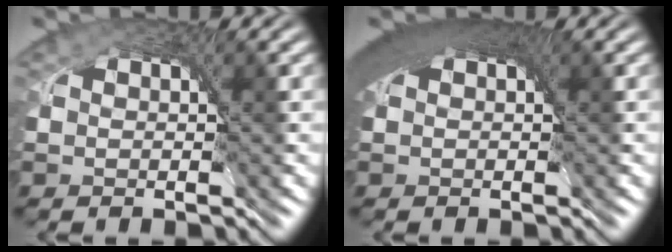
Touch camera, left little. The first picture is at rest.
{"total": 6.5, "force": [2.9, 3.0, 5.0], "torque": [-0.080, 0.016, 0.033]}